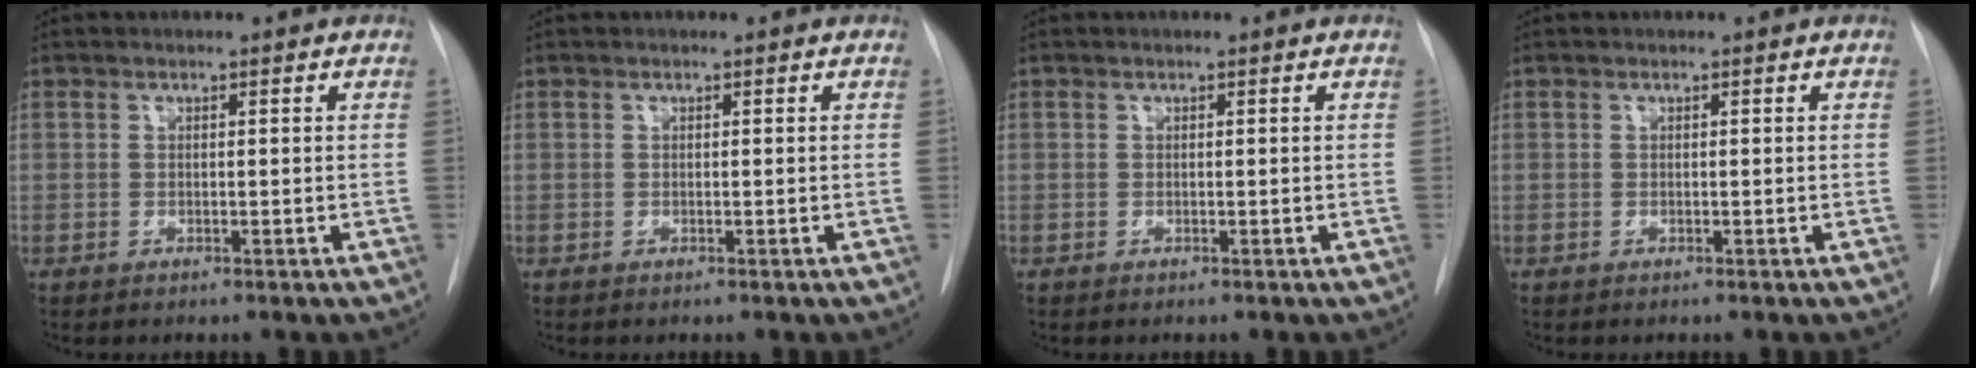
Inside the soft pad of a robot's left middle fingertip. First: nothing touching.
{"total": 0.0}
{"total": 0.0}
{"total": 0.0}